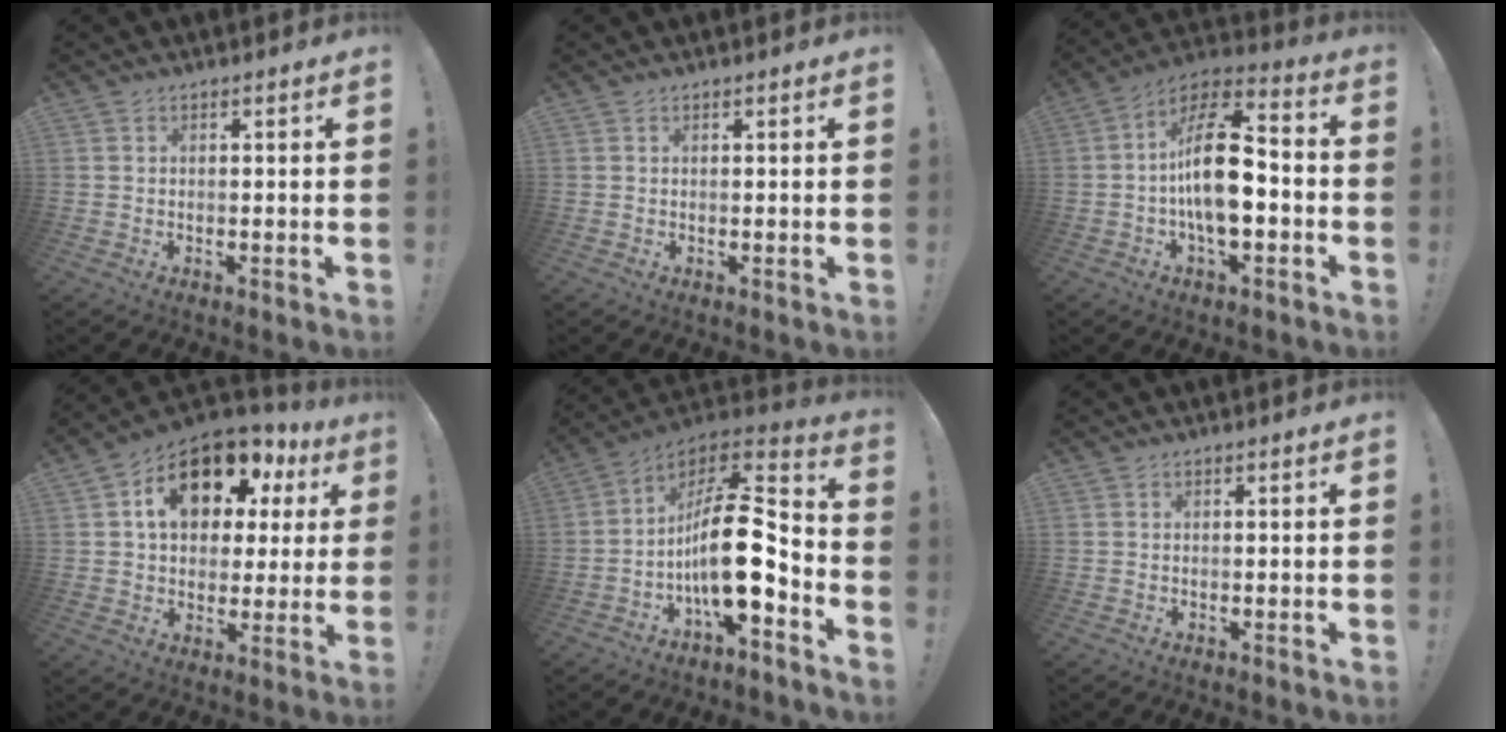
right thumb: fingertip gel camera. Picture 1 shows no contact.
{"total": 0.0}
{"total": 18.2, "force": [-1.9, 8.9, 15.7], "torque": [-0.268, 0.016, -0.035]}
{"total": 16.6, "force": [7.6, 10.1, 10.7], "torque": [-0.167, -0.030, 0.135]}
{"total": 19.3, "force": [-3.7, 6.9, 17.6], "torque": [-0.316, 0.014, -0.060]}
{"total": 0.0}